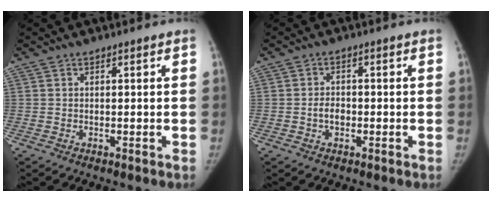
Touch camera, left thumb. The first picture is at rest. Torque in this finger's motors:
{"motor_torque": [-0.12, 0.16, 0.25, 0.03, -0.01]}